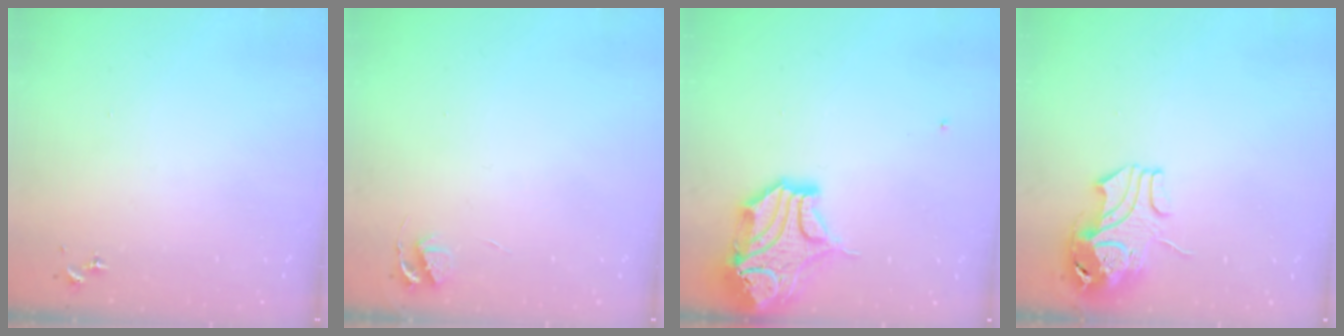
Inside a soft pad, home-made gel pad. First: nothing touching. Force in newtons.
{"total": 4.1, "press": 4.1, "slide": 0.5}
{"total": 16.0, "press": 15.9, "slide": 2.0}
{"total": 10.4, "press": 10.3, "slide": 1.4}